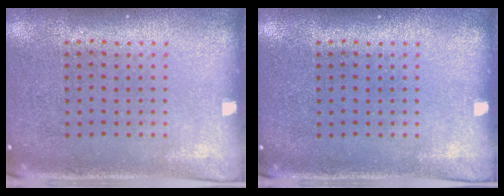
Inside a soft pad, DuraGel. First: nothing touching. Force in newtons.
{"total": 0.0}